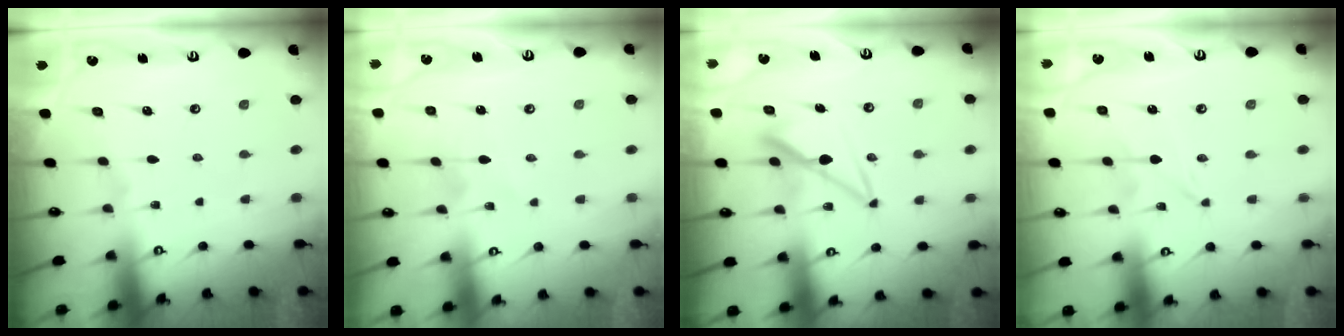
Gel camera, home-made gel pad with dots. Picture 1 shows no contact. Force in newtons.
{"total": 2.6, "press": 2.6, "slide": 0.3}
{"total": 8.1, "press": 8.0, "slide": 1.0}
{"total": 0.0}